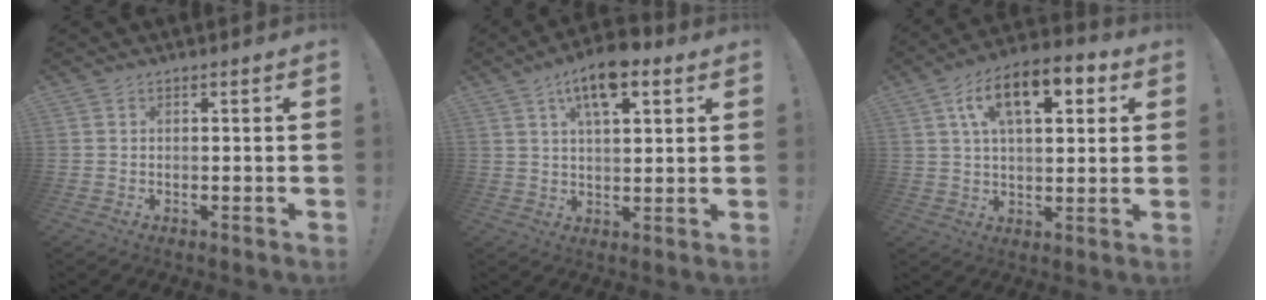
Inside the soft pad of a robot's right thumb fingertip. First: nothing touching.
{"total": 10.7, "force": [5.8, 4.8, 7.7], "torque": [-0.112, -0.015, 0.097]}
{"total": 14.8, "force": [5.8, 7.1, 11.7], "torque": [-0.181, -0.006, 0.095]}